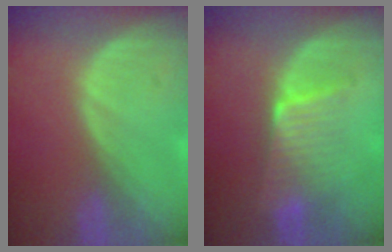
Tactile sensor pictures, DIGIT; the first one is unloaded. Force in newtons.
{"total": 6.4, "press": 5.8, "slide": 2.9}